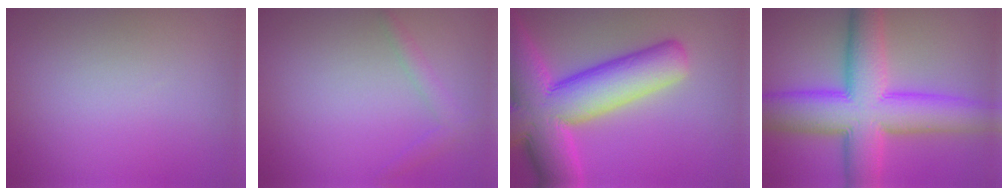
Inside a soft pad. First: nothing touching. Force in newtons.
{"total": 1.4, "press": 1.4, "slide": 0.1}
{"total": 12.5, "press": 12.5, "slide": 0.7}
{"total": 11.7, "press": 11.7, "slide": 0.1}